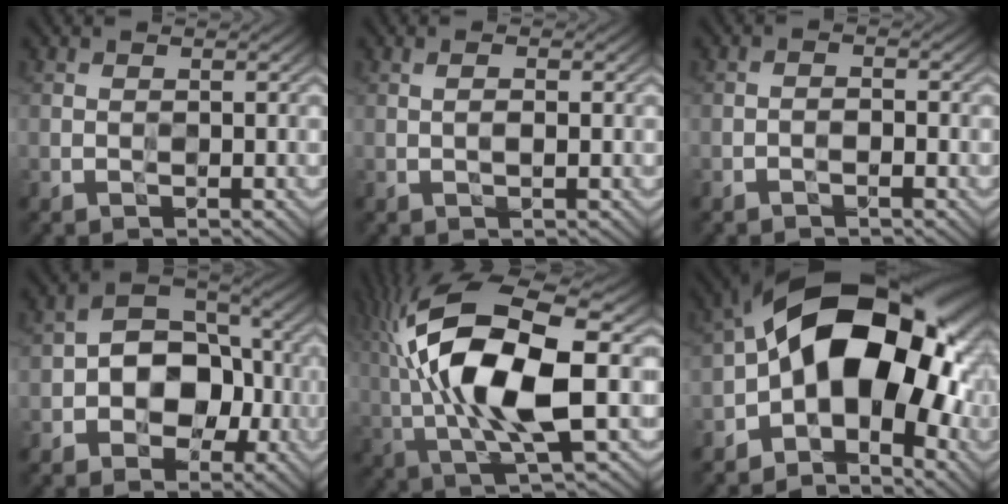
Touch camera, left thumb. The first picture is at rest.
{"total": 1.3, "force": [0.0, 0.3, 1.3], "torque": [-0.024, 0.001, -0.002]}
{"total": 1.3, "force": [-0.9, 0.3, 0.9], "torque": [-0.015, 0.003, -0.019]}
{"total": 9.0, "force": [-1.9, 6.4, 6.0], "torque": [-0.083, 0.005, -0.045]}
{"total": 16.7, "force": [1.2, 6.6, 15.3], "torque": [-0.319, 0.013, 0.020]}
{"total": 17.2, "force": [-1.2, 9.7, 14.1], "torque": [-0.206, 0.029, -0.043]}